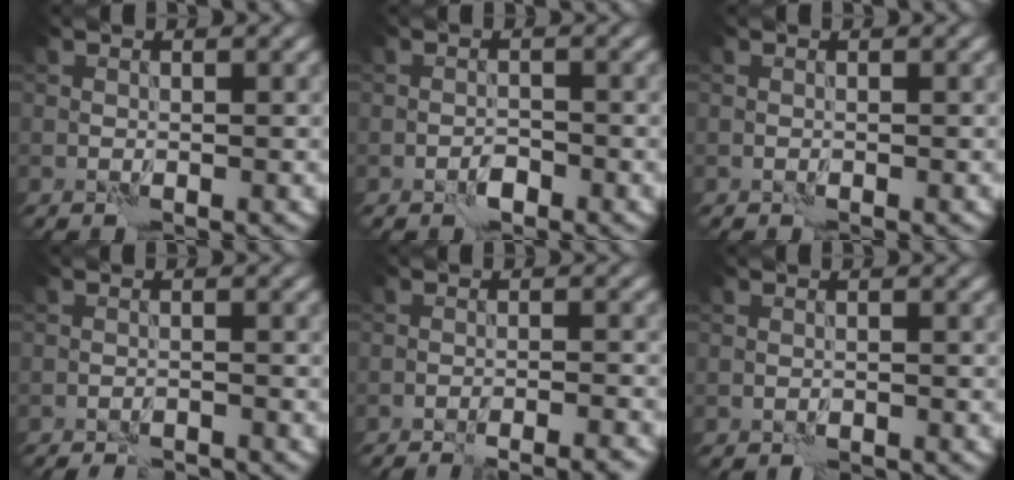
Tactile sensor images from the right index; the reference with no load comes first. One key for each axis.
{"total": 1.2, "fx": -0.8, "fy": 0.5, "fz": 0.6, "tx": -0.008, "ty": 0.003, "tz": -0.016}
{"total": 0.0}
{"total": 3.8, "fx": -3.7, "fy": 0.5, "fz": 0.9, "tx": -0.016, "ty": 0.000, "tz": -0.052}
{"total": 7.8, "fx": -7.2, "fy": 1.4, "fz": 2.7, "tx": -0.019, "ty": 0.018, "tz": -0.084}
{"total": 0.9, "fx": -0.8, "fy": 0.3, "fz": 0.2, "tx": -0.004, "ty": -0.001, "tz": -0.016}